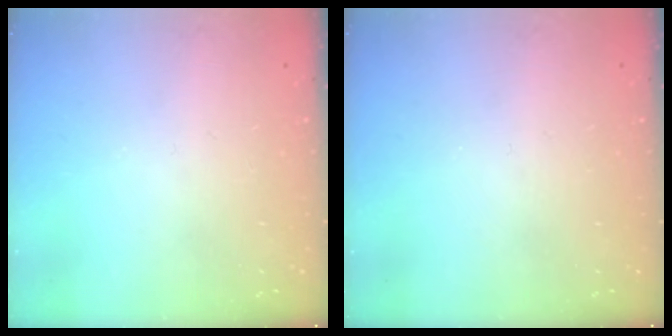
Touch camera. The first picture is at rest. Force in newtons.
{"total": 0.0}